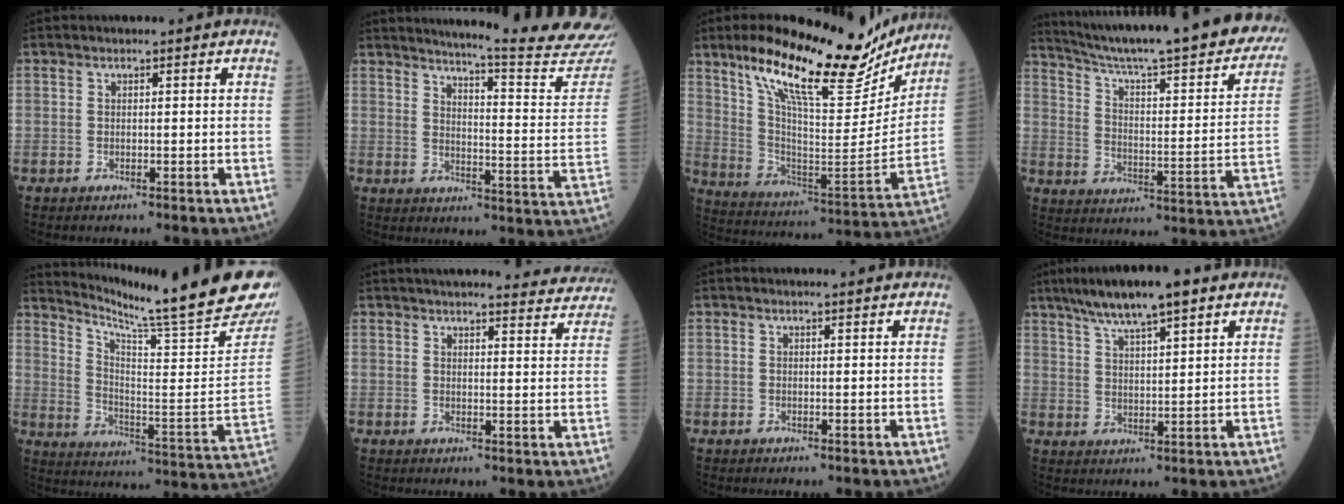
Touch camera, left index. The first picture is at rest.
{"total": 21.2, "force": [20.0, -1.8, 6.7], "torque": [-0.102, -0.139, 0.229]}
{"total": 22.4, "force": [17.2, 5.5, 13.2], "torque": [-0.222, -0.016, 0.273]}
{"total": 31.6, "force": [26.8, 3.2, 16.3], "torque": [-0.253, -0.073, 0.347]}
{"total": 24.9, "force": [21.7, -2.3, 11.8], "torque": [-0.195, -0.125, 0.284]}
{"total": 16.9, "force": [16.1, 2.3, 4.7], "torque": [-0.047, -0.024, 0.176]}
{"total": 1.2, "force": [1.1, -0.1, 0.3], "torque": [-0.010, -0.003, 0.011]}
{"total": 9.8, "force": [6.9, 1.1, 6.9], "torque": [-0.120, 0.020, 0.116]}